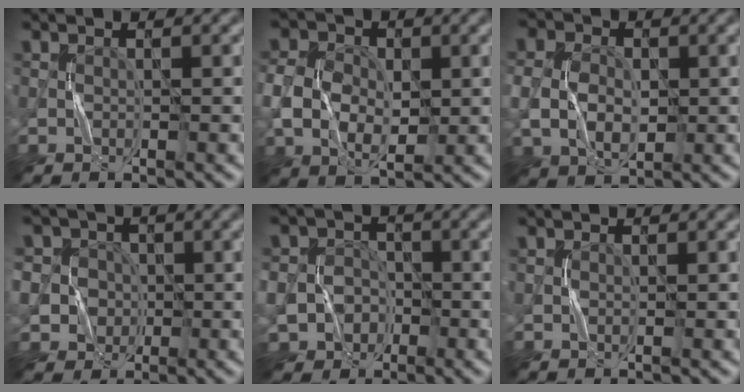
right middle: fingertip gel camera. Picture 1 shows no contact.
{"total": 6.3, "force": [0.0, 4.7, 4.2], "torque": [-0.096, 0.000, -0.003]}
{"total": 4.9, "force": [0.0, 3.7, 3.2], "torque": [-0.075, -0.003, 0.006]}
{"total": 7.4, "force": [-0.8, 7.1, 1.9], "torque": [-0.044, 0.015, -0.046]}
{"total": 6.1, "force": [-2.1, 5.3, 2.1], "torque": [-0.023, -0.018, -0.052]}
{"total": 0.0}